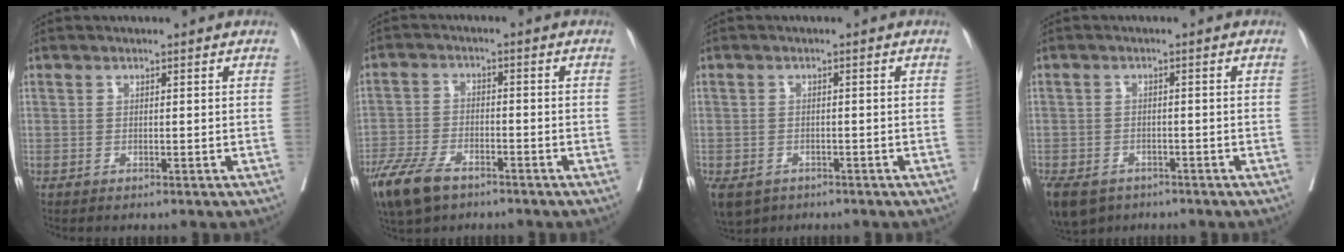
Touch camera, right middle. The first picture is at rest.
{"total": 9.2, "force": [-6.4, 3.8, 5.3], "torque": [-0.110, -0.015, -0.119]}
{"total": 8.8, "force": [-5.1, 6.3, 3.3], "torque": [-0.091, -0.013, -0.070]}
{"total": 10.4, "force": [-6.7, 6.9, 4.1], "torque": [-0.112, -0.018, -0.096]}